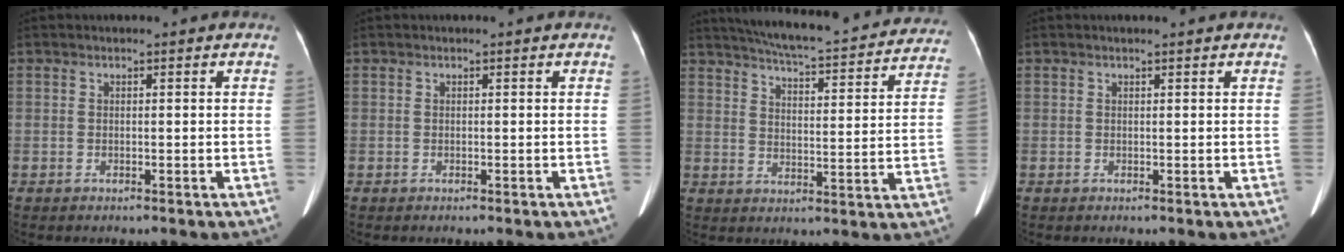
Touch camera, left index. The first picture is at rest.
{"total": 0.0}
{"total": 25.4, "force": [23.0, 4.1, 10.1], "torque": [-0.158, -0.026, 0.283]}
{"total": 1.8, "force": [1.6, -0.1, 0.8], "torque": [-0.010, 0.013, 0.020]}